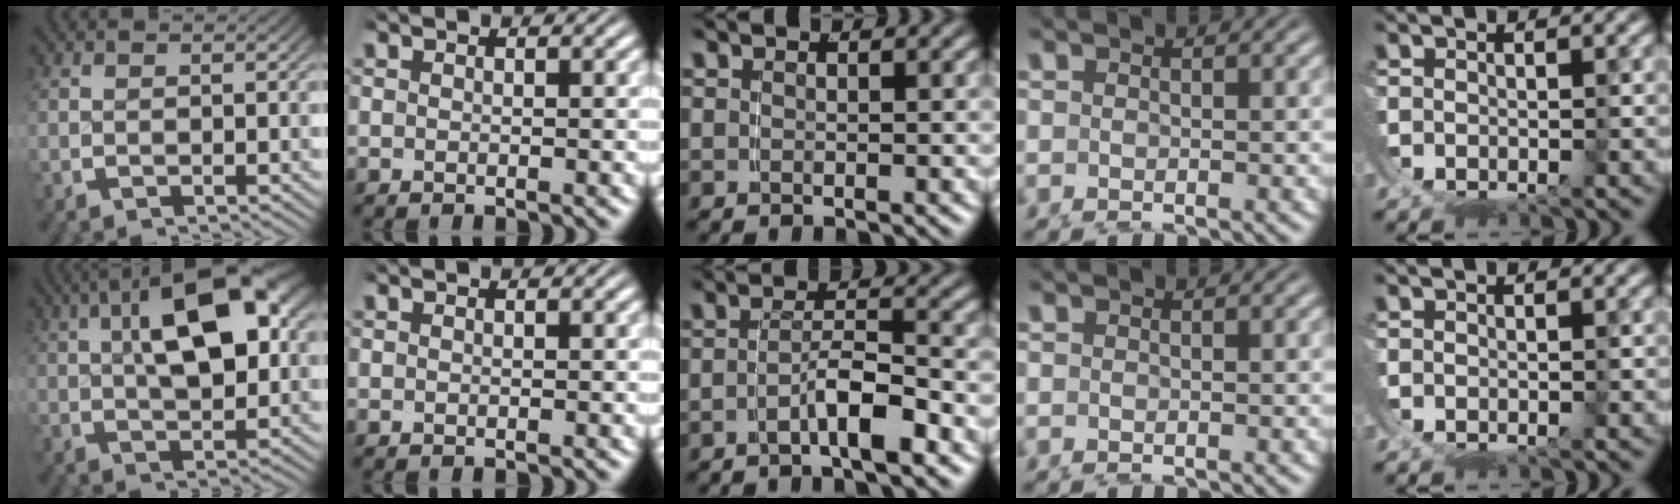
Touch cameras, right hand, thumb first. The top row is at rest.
{"thumb": {"total": 11.5, "force": [3.1, 5.4, 9.6], "torque": [-0.142, 0.015, 0.045]}, "middle": {"total": 3.3, "force": [-2.2, 0.2, 2.4], "torque": [-0.036, 0.001, -0.039]}}